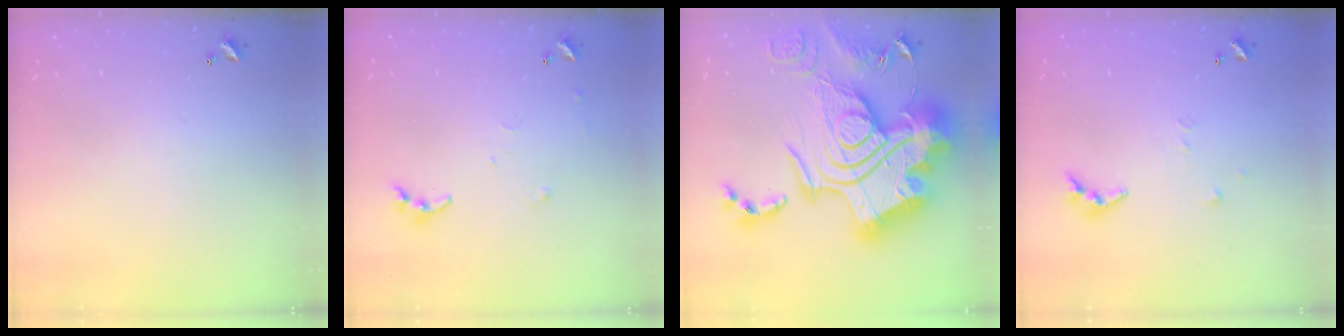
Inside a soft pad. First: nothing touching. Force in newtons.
{"total": 7.5, "press": 7.5, "slide": 0.6}
{"total": 0.7, "press": 0.7, "slide": 0.1}
{"total": 5.7, "press": 5.7, "slide": 0.4}